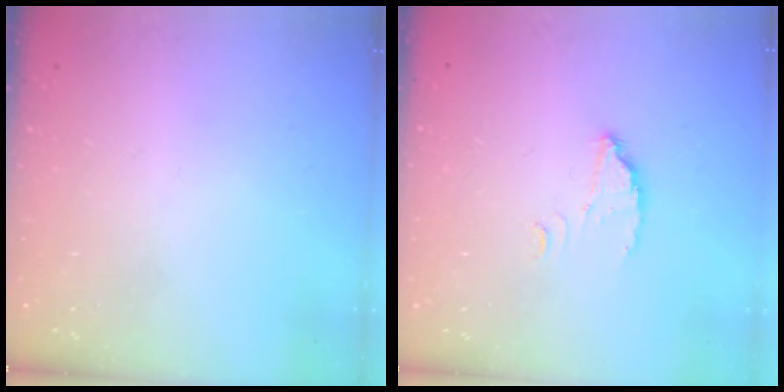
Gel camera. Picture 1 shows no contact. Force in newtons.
{"total": 2.5, "press": 2.5, "slide": 0.0}